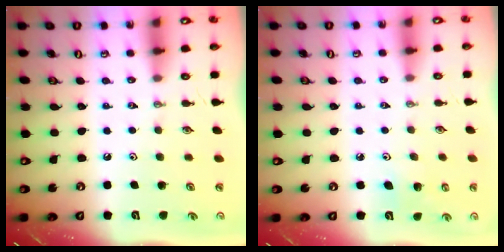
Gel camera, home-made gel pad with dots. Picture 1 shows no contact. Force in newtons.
{"total": 5.5, "press": 5.4, "slide": 1.2}